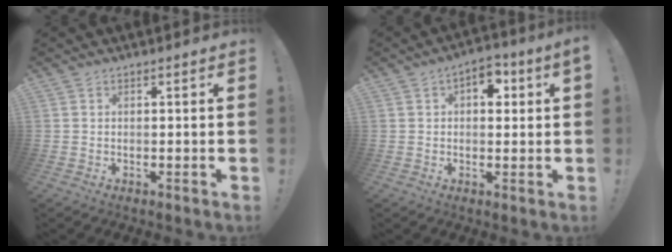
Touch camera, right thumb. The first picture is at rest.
{"total": 5.9, "force": [1.4, 3.5, 4.5], "torque": [-0.048, -0.002, 0.019]}